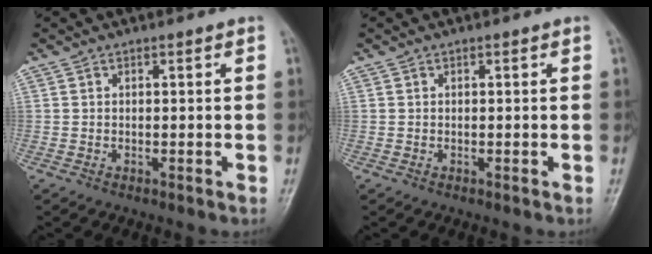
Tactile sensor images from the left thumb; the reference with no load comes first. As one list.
[{"total": 0.0}]